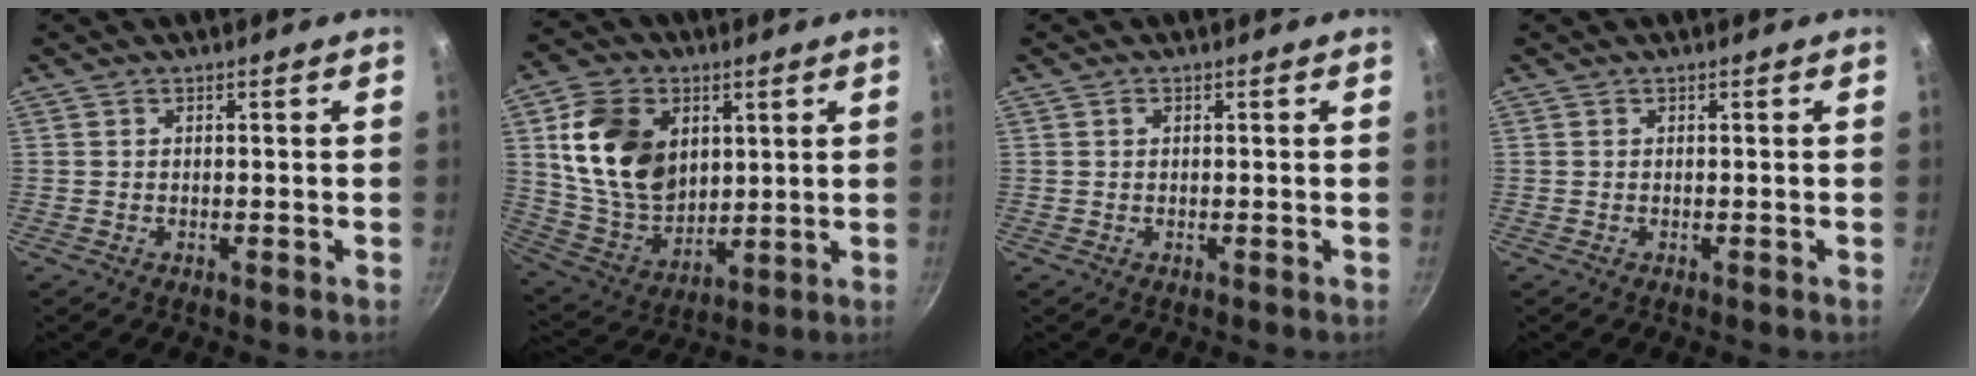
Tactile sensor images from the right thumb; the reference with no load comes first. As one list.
[{"total": 17.8, "force": [4.7, 12.9, 11.3], "torque": [-0.176, -0.016, 0.098]}, {"total": 0.7, "force": [0.2, 0.5, 0.4], "torque": [-0.007, 0.004, 0.004]}, {"total": 0.0}]